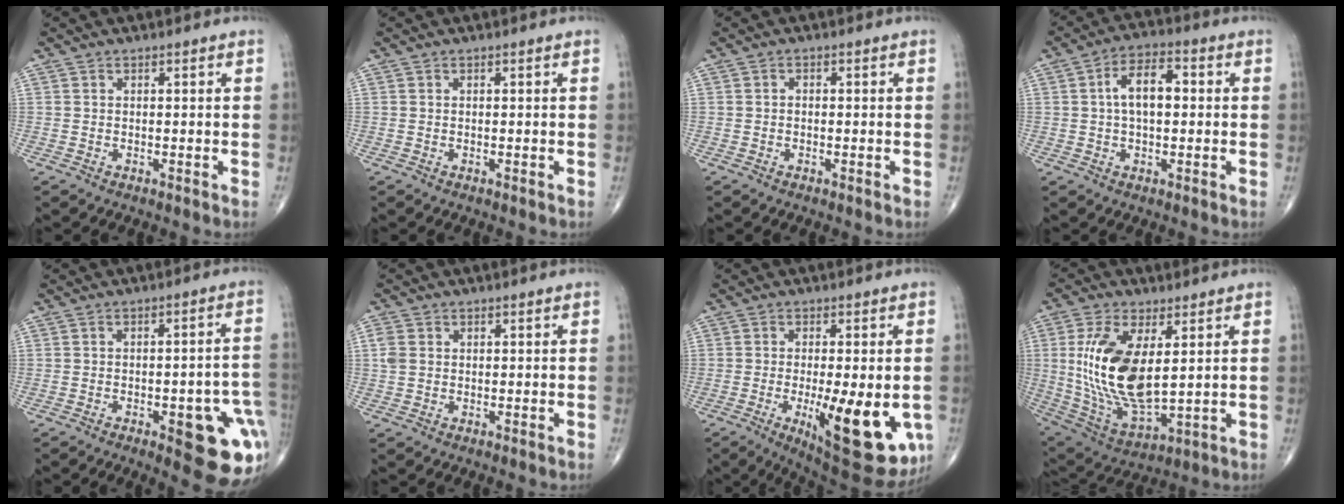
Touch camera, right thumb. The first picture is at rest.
{"total": 0.0}
{"total": 0.7, "force": [-0.1, 0.5, 0.5], "torque": [-0.007, 0.004, -0.003]}
{"total": 8.2, "force": [0.9, 4.3, 6.9], "torque": [-0.115, 0.020, 0.009]}
{"total": 16.1, "force": [-5.3, 5.6, 14.1], "torque": [-0.110, 0.028, -0.045]}
{"total": 2.6, "force": [0.4, 2.0, 1.6], "torque": [-0.041, 0.006, 0.010]}
{"total": 18.2, "force": [-4.5, 6.1, 16.5], "torque": [-0.201, -0.026, -0.045]}
{"total": 18.3, "force": [2.9, 8.4, 16.0], "torque": [-0.318, -0.022, 0.071]}